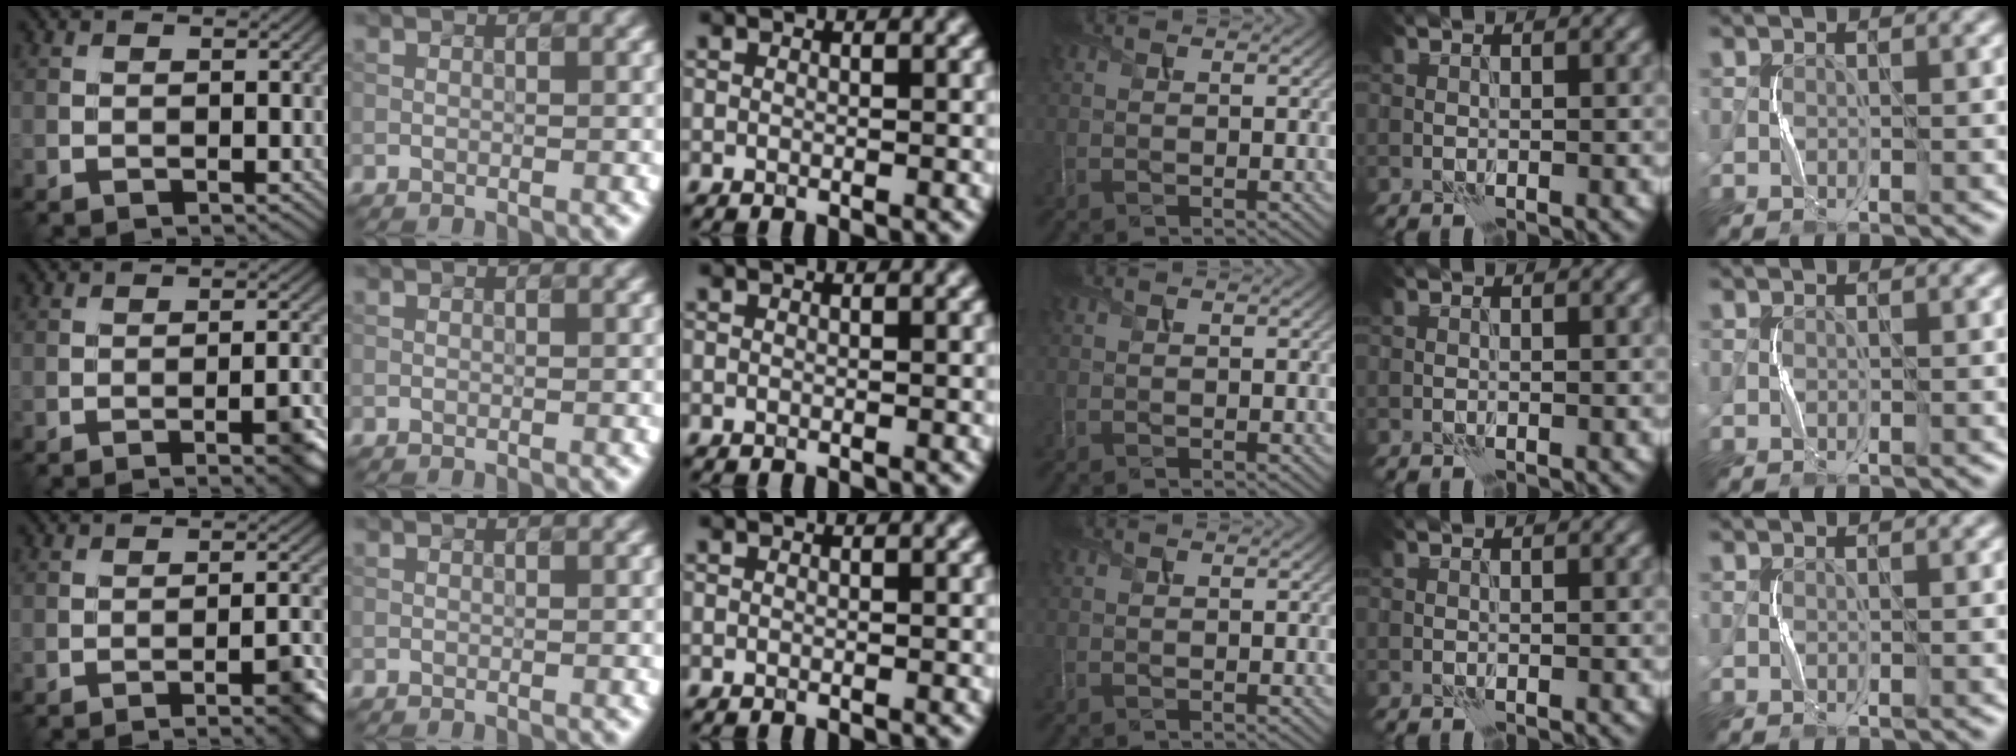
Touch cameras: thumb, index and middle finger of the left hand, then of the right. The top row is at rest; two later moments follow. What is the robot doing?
{"motion": "squeeze", "object": "paper clamp"}